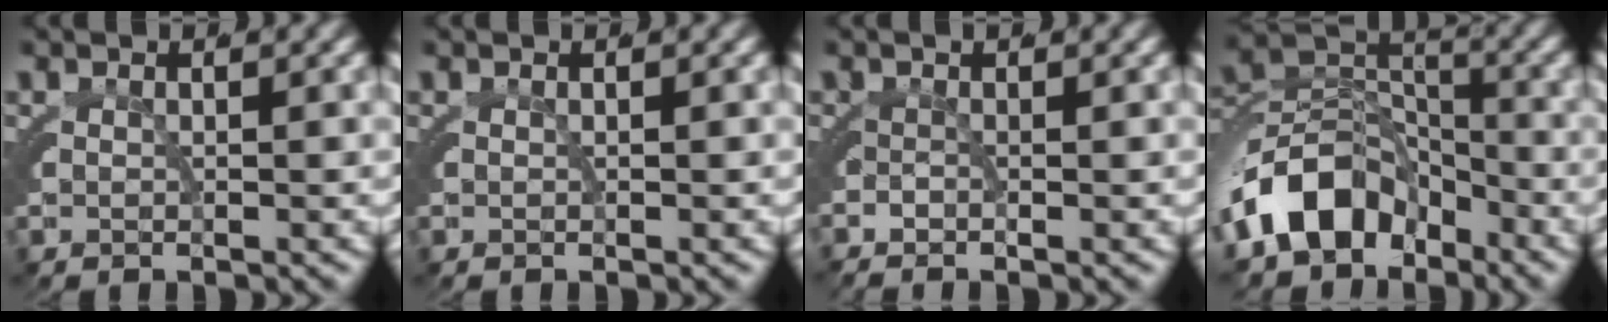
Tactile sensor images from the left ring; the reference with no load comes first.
{"total": 0.0}
{"total": 1.1, "force": [-0.9, 0.7, 0.2], "torque": [-0.005, 0.000, -0.021]}
{"total": 7.0, "force": [-3.6, 4.6, 3.9], "torque": [-0.057, -0.005, -0.064]}